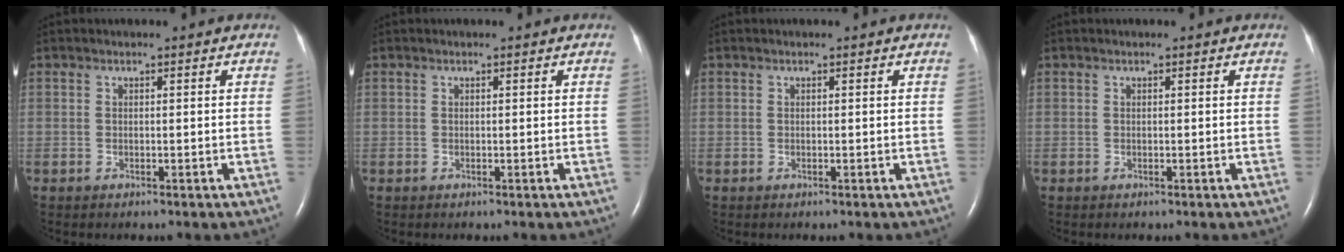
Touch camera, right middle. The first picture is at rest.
{"total": 0.0}
{"total": 0.0}
{"total": 0.0}